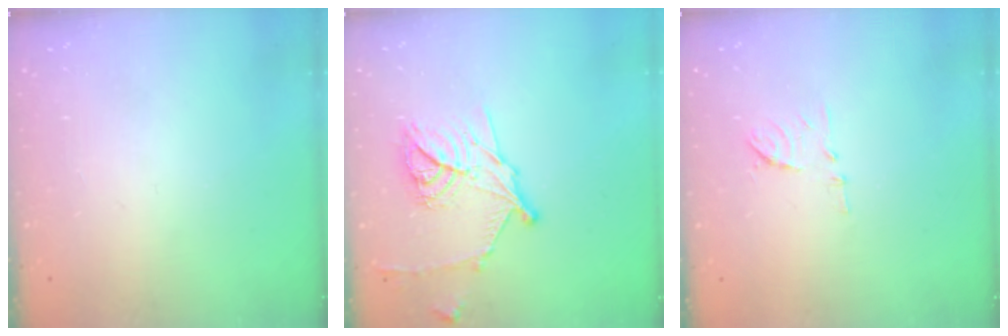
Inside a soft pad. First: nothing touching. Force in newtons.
{"total": 14.9, "press": 14.9, "slide": 0.8}
{"total": 7.5, "press": 7.5, "slide": 0.8}